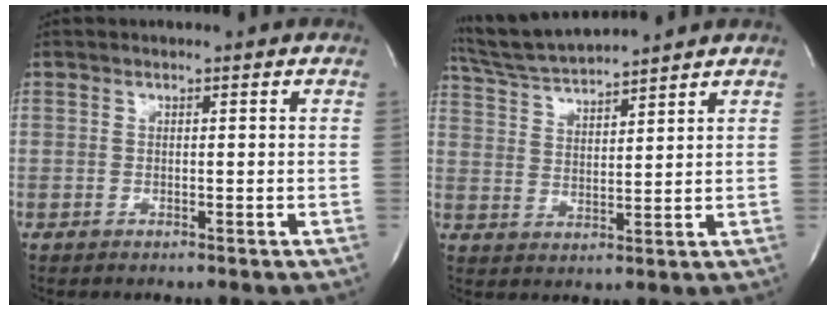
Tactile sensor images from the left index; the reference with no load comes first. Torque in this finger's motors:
{"motor_torque": [0.25, -0.64, 0.07, 0.05]}